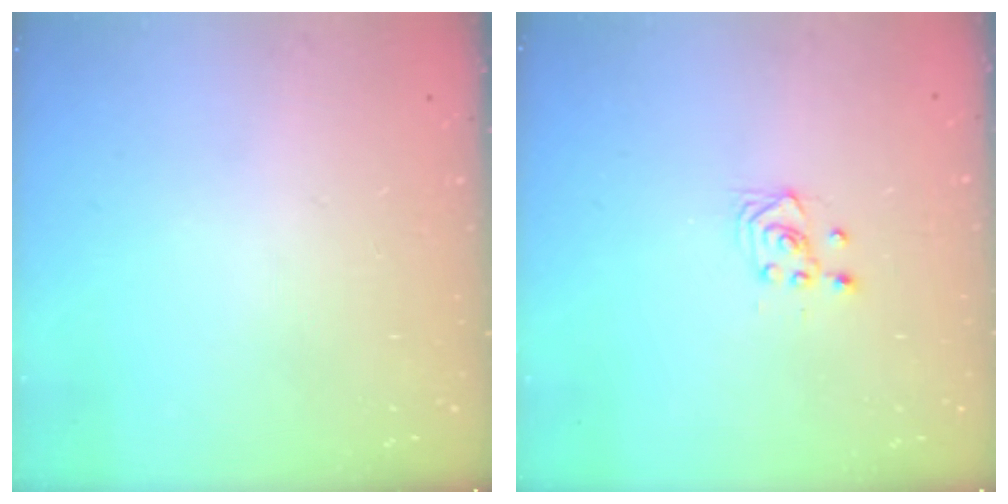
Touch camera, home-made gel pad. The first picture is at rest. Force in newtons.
{"total": 3.5, "press": 3.1, "slide": 1.6}